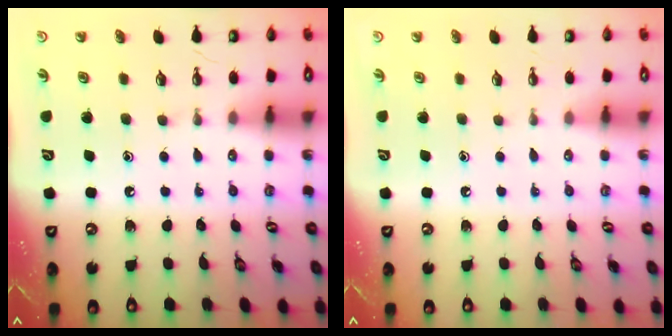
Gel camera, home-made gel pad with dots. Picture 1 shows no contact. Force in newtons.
{"total": 0.0}